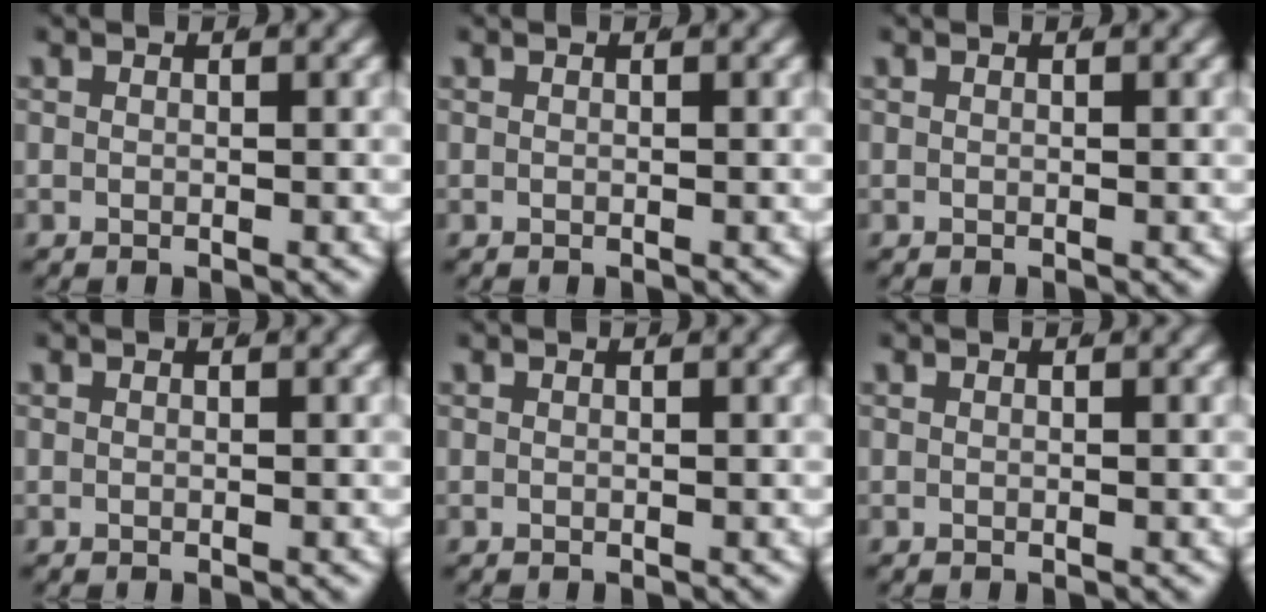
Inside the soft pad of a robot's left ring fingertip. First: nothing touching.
{"total": 0.0}
{"total": 0.0}
{"total": 0.0}
{"total": 0.0}
{"total": 0.0}